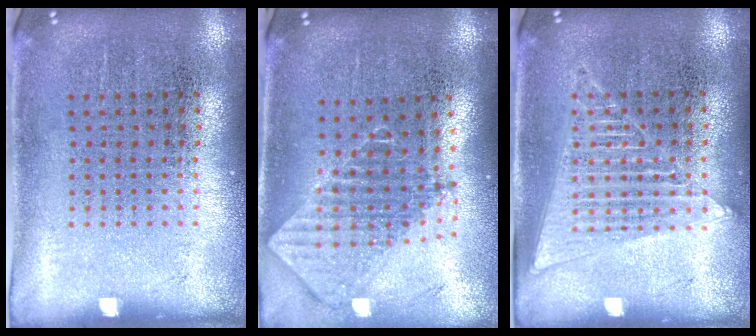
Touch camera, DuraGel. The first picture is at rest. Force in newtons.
{"total": 2.0, "press": 1.6, "slide": 1.2}
{"total": 1.4, "press": 1.4, "slide": 0.3}